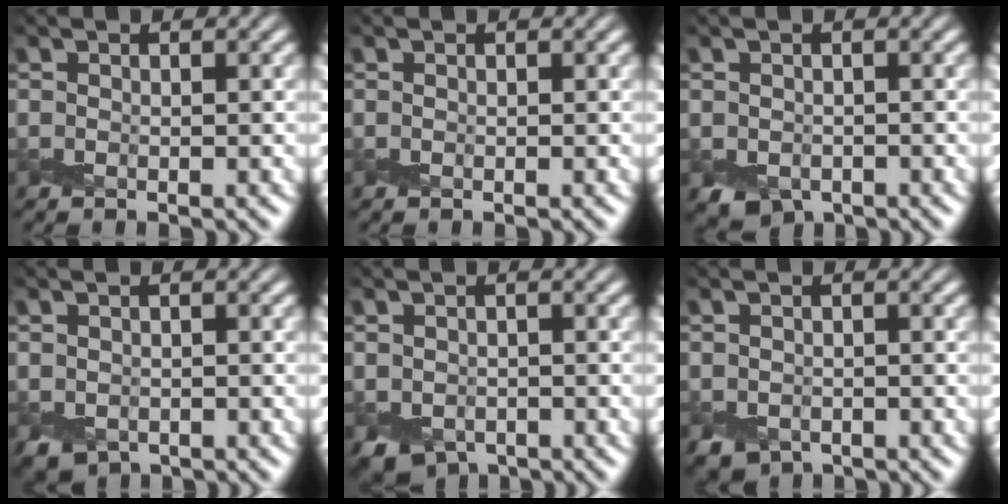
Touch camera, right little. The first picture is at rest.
{"total": 0.0}
{"total": 1.7, "force": [-0.5, 1.4, 0.7], "torque": [-0.010, -0.005, -0.010]}
{"total": 1.0, "force": [-0.1, 0.9, 0.3], "torque": [-0.005, -0.001, -0.002]}
{"total": 2.1, "force": [-0.6, 1.8, 1.1], "torque": [-0.021, -0.006, -0.013]}
{"total": 1.0, "force": [-0.4, 0.9, 0.2], "torque": [-0.001, -0.003, -0.009]}